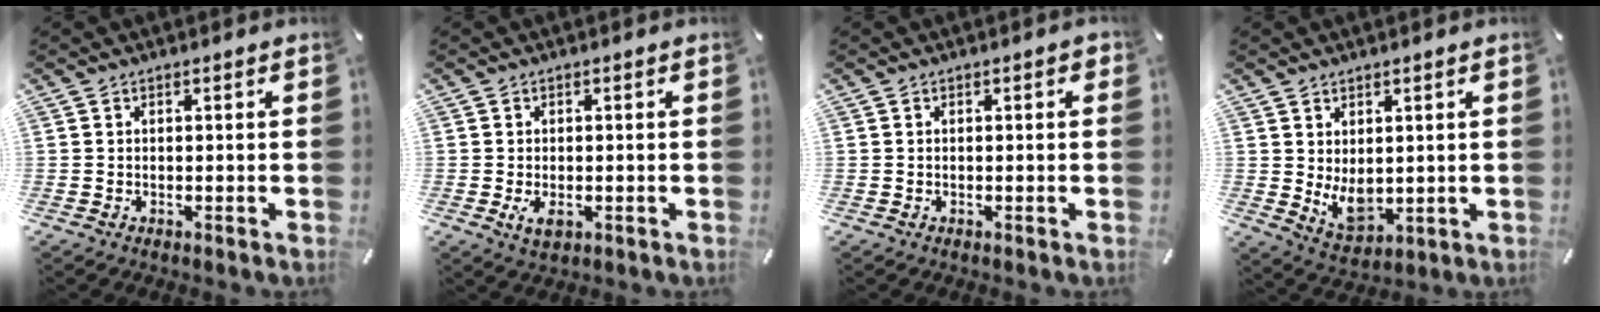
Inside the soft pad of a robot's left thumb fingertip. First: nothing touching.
{"total": 2.9, "force": [-0.7, 1.8, 2.2], "torque": [-0.053, -0.003, -0.014]}
{"total": 0.9, "force": [0.0, 0.5, 0.7], "torque": [-0.014, 0.003, -0.001]}
{"total": 7.1, "force": [1.0, 5.2, 4.8], "torque": [-0.078, -0.011, 0.022]}